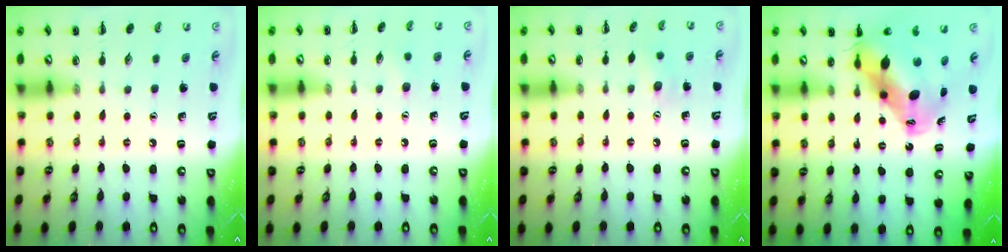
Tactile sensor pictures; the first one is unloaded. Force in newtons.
{"total": 3.6, "press": 3.4, "slide": 1.0}
{"total": 6.2, "press": 6.1, "slide": 1.1}
{"total": 12.4, "press": 12.0, "slide": 3.1}